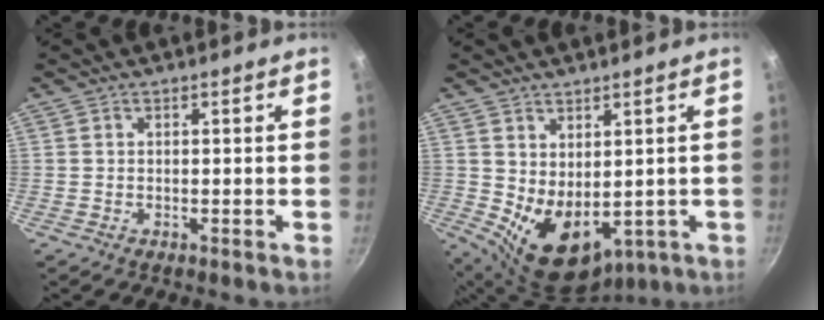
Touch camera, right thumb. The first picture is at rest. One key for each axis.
{"total": 10.4, "fx": 0.4, "fy": 6.8, "fz": 7.8, "tx": -0.104, "ty": -0.027, "tz": 0.036}